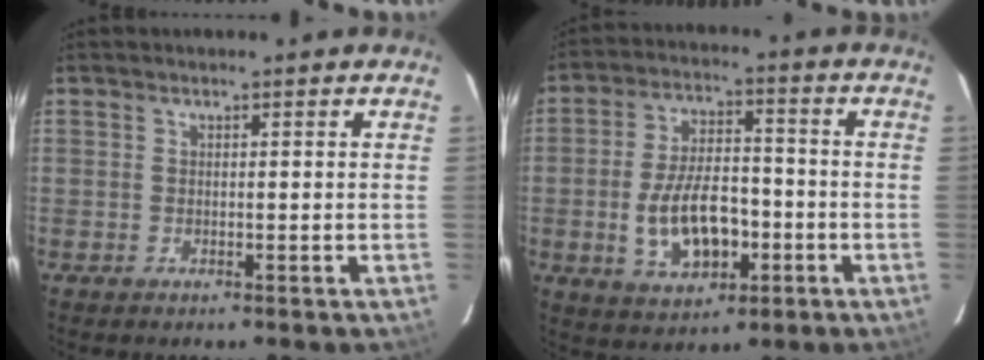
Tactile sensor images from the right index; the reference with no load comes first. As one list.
[{"total": 12.5, "force": [-3.4, 6.7, 10.1], "torque": [-0.202, 0.008, -0.044]}]